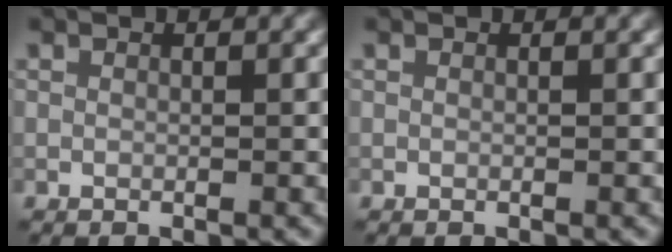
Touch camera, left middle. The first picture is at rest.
{"total": 0.0}